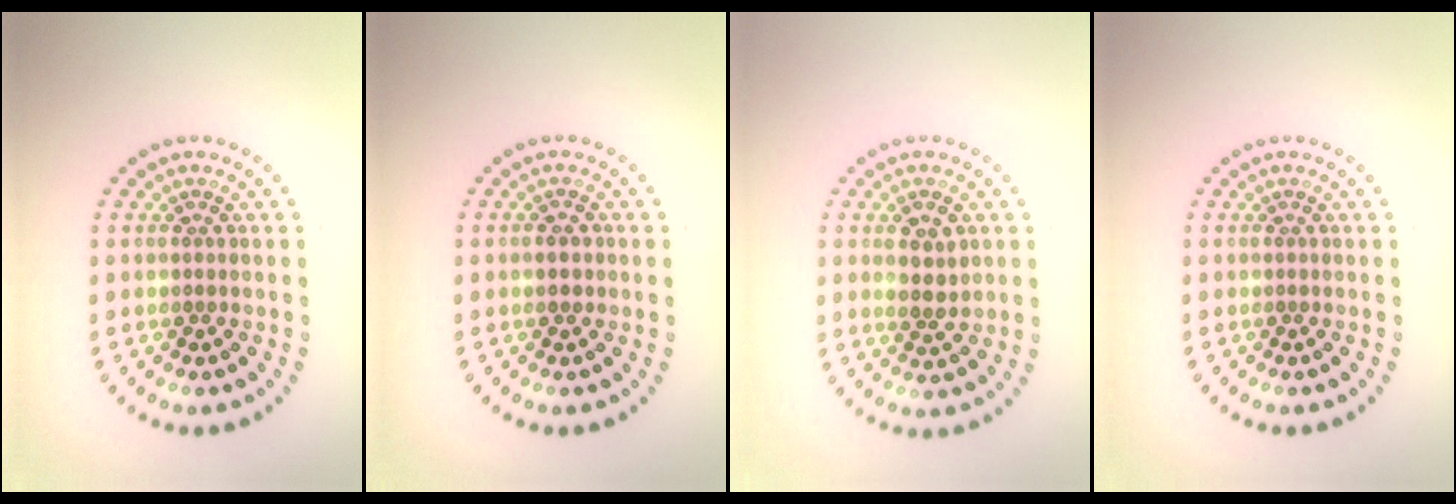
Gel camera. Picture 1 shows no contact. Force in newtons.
{"total": 1.7, "press": 1.7, "slide": 0.1}
{"total": 2.2, "press": 2.2, "slide": 0.2}
{"total": 0.0}